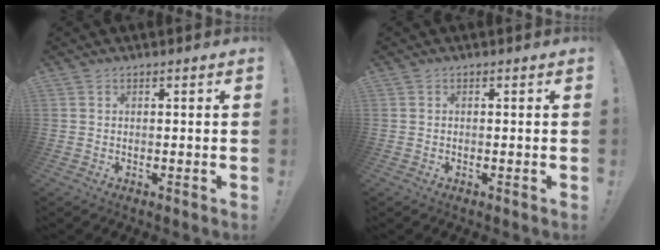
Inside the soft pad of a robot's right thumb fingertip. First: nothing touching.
{"total": 0.0}